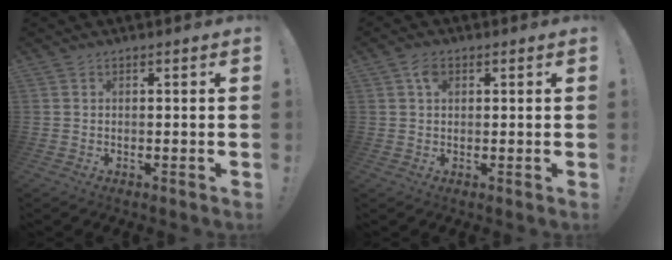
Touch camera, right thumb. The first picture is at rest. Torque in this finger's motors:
{"motor_torque": [0.22, 0.97, 0.19, -0.19, 0.00]}